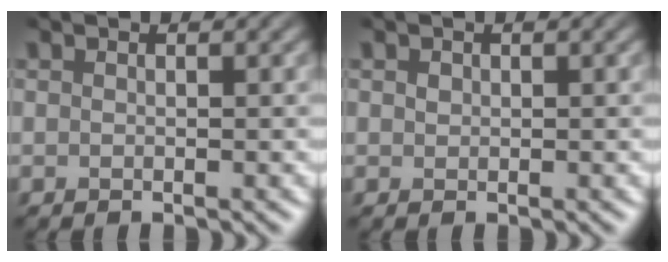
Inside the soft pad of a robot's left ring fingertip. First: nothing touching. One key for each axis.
{"total": 0.5, "fx": 0.2, "fy": 0.5, "fz": 0.2, "tx": -0.002, "ty": -0.001, "tz": 0.003}